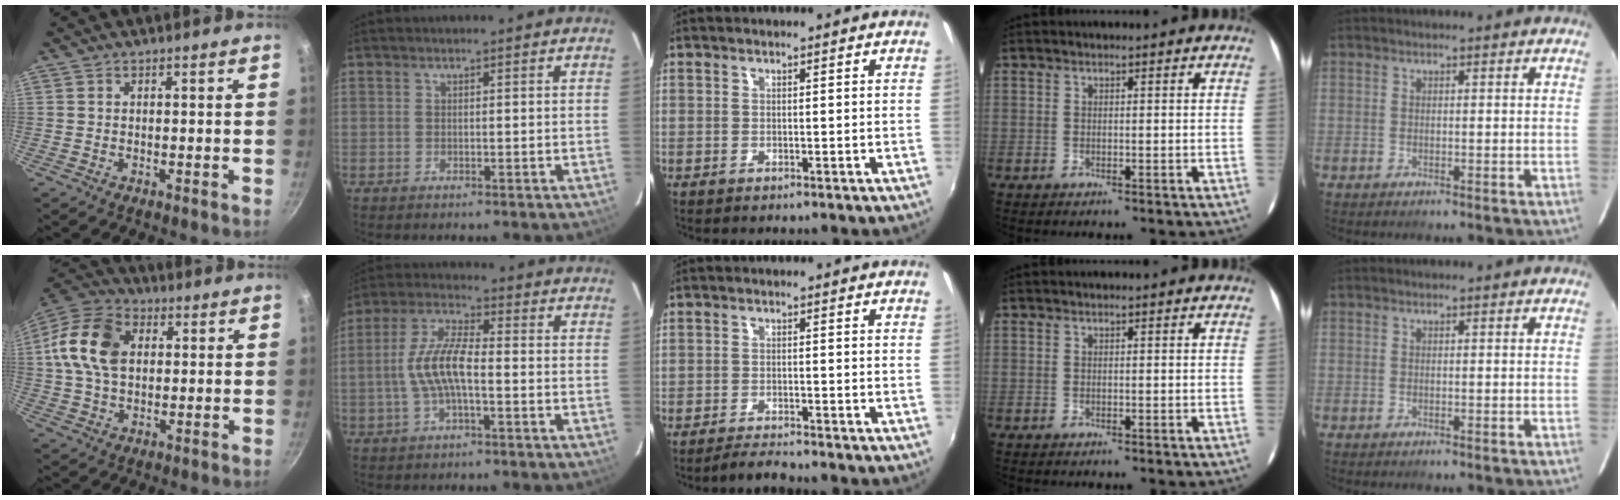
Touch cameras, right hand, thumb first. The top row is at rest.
{"thumb": {"total": 15.1, "force": [2.4, 10.6, 10.4], "torque": [-0.180, 0.021, 0.027]}, "index": {"total": 9.3, "force": [-1.7, 2.8, 8.7], "torque": [-0.182, 0.009, -0.034]}, "middle": {"total": 3.0, "force": [-2.9, -0.2, 0.7], "torque": [-0.029, -0.007, -0.056]}}